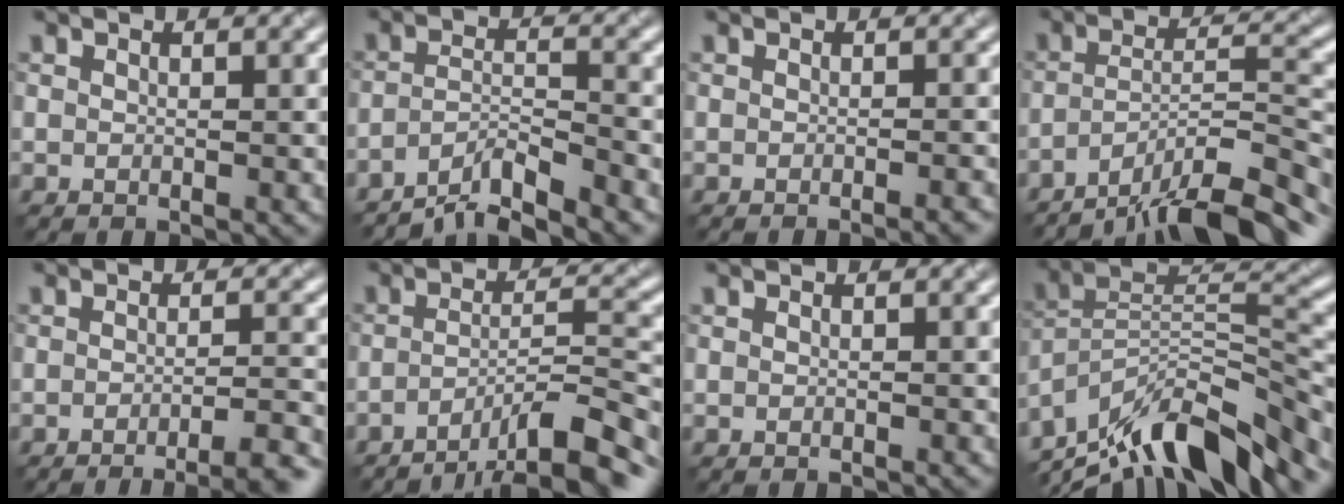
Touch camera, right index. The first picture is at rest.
{"total": 5.2, "force": [-4.6, 0.8, 2.3], "torque": [-0.029, 0.010, -0.084]}
{"total": 2.9, "force": [-2.0, 0.9, 2.0], "torque": [-0.009, 0.013, -0.026]}
{"total": 12.4, "force": [-9.8, 2.9, 6.9], "torque": [-0.109, 0.028, -0.157]}
{"total": 6.2, "force": [-3.9, 1.3, 4.6], "torque": [-0.061, 0.006, -0.050]}
{"total": 9.9, "force": [-7.2, 2.0, 6.5], "torque": [-0.087, 0.021, -0.113]}
{"total": 0.0}
{"total": 12.1, "force": [-9.5, 3.9, 6.5], "torque": [-0.121, 0.029, -0.169]}